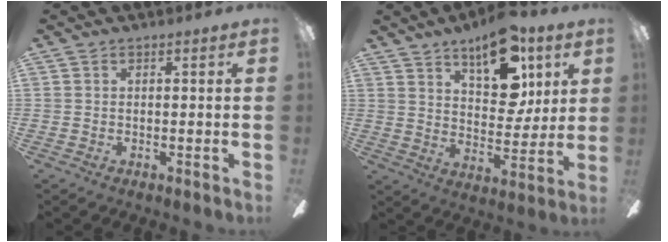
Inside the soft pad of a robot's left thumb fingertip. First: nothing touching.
{"total": 17.7, "force": [10.8, 8.6, 11.0], "torque": [-0.154, -0.053, 0.185]}